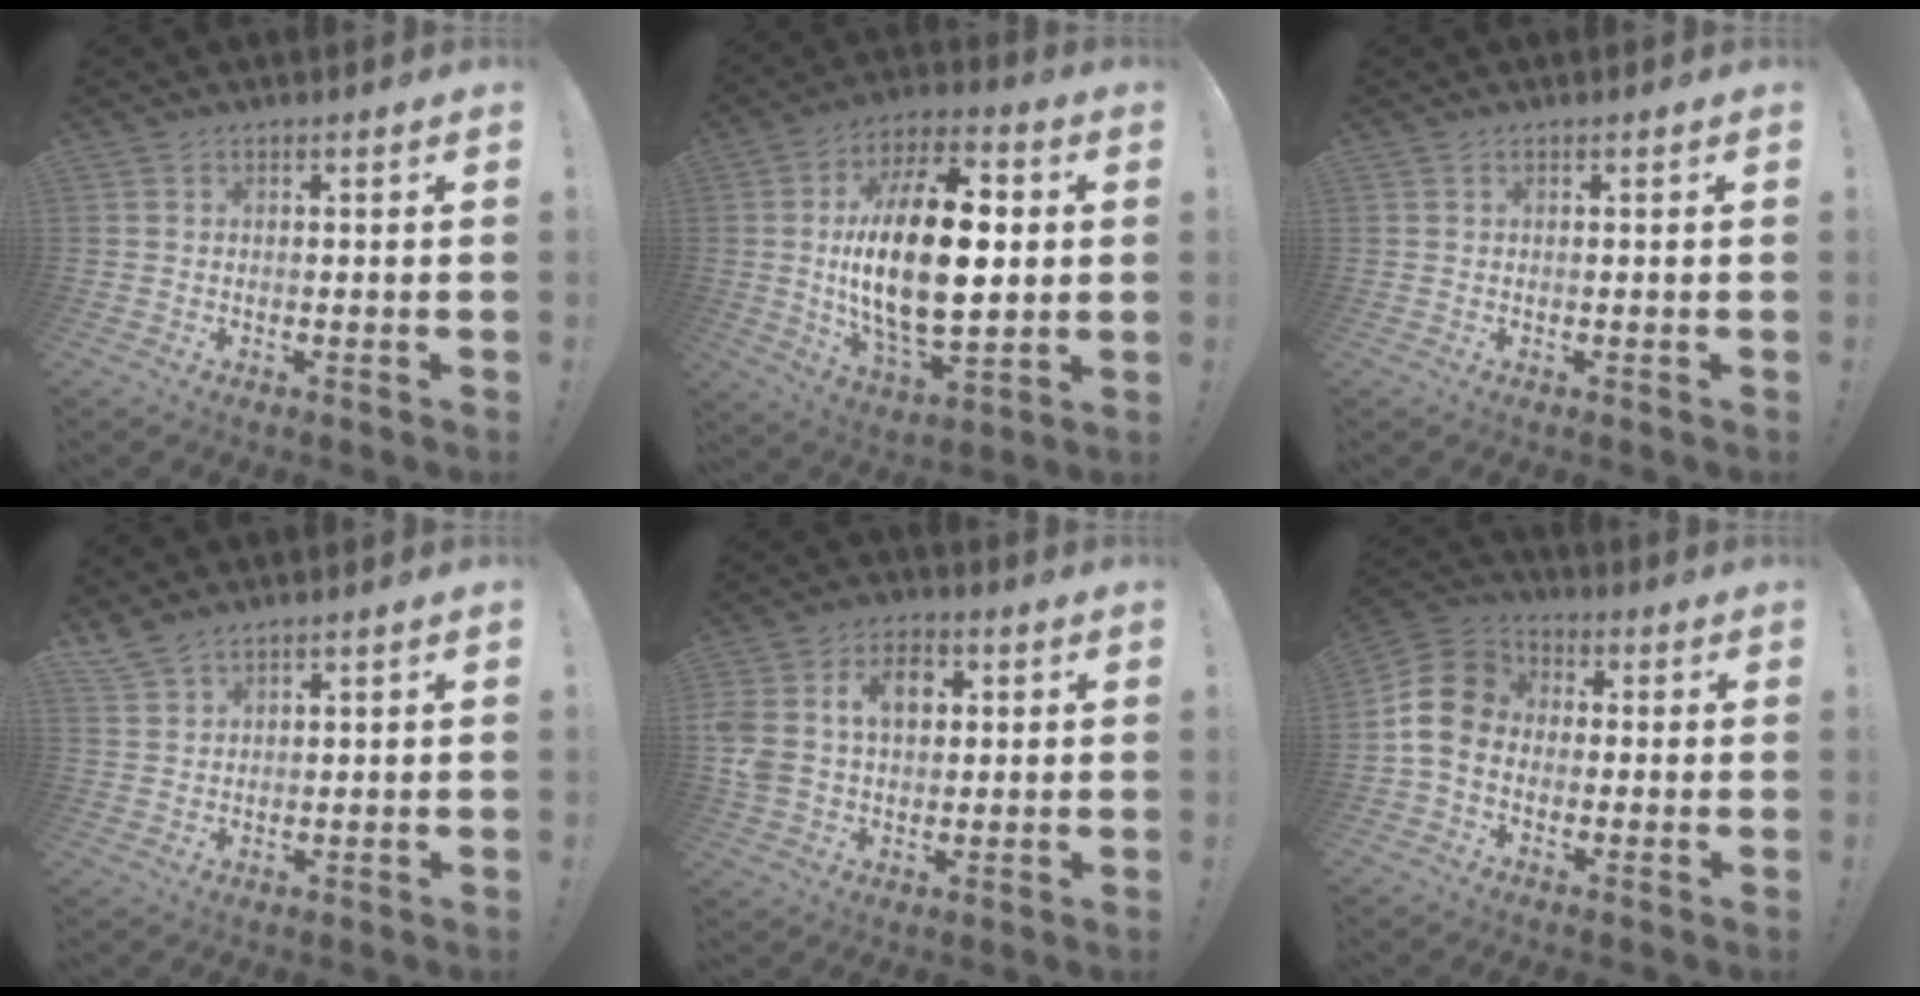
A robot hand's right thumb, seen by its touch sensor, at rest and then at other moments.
{"total": 25.2, "force": [1.5, 12.3, 21.9], "torque": [-0.400, -0.007, 0.017]}
{"total": 0.0}
{"total": 4.4, "force": [3.9, 1.1, 1.7], "torque": [-0.041, -0.023, 0.075]}
{"total": 12.6, "force": [3.5, 9.4, 7.7], "torque": [-0.132, 0.006, 0.067]}
{"total": 11.7, "force": [-0.8, 9.5, 6.7], "torque": [-0.121, 0.026, -0.006]}